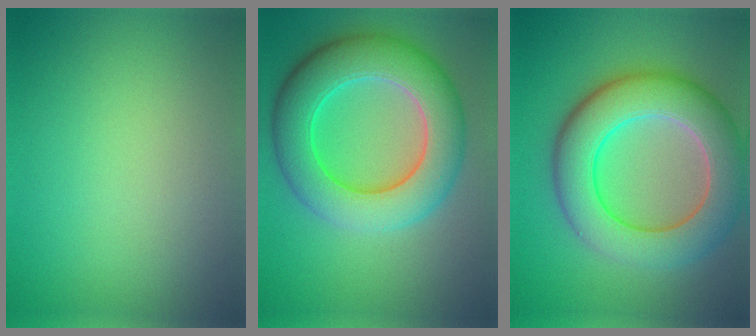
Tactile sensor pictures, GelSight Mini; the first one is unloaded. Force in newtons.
{"total": 9.5, "press": 9.5, "slide": 0.2}
{"total": 10.1, "press": 10.1, "slide": 0.4}